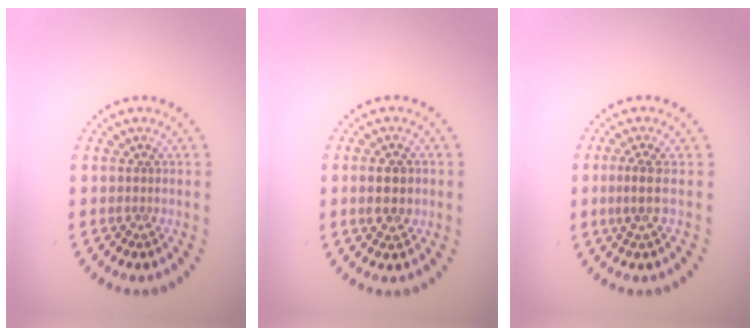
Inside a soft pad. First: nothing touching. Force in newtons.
{"total": 3.1, "press": 3.1, "slide": 0.1}
{"total": 2.0, "press": 1.5, "slide": 1.4}